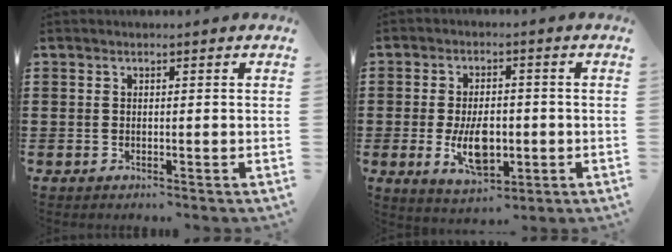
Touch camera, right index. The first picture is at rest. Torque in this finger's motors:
{"motor_torque": [2.14, 0.00, 1.04, 0.21]}